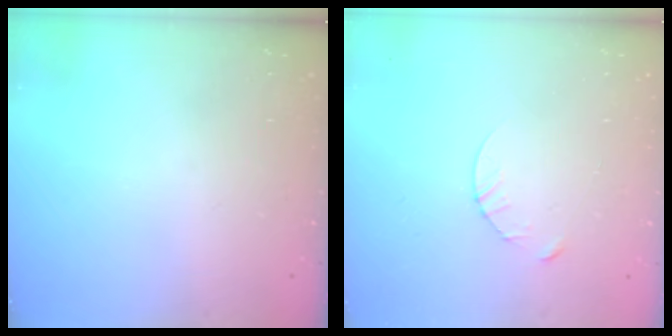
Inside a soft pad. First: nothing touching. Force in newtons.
{"total": 3.8, "press": 3.8, "slide": 0.3}